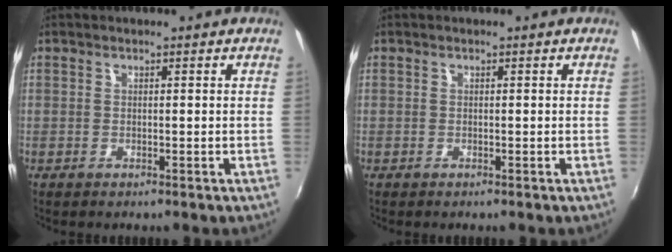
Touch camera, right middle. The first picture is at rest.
{"total": 0.0}